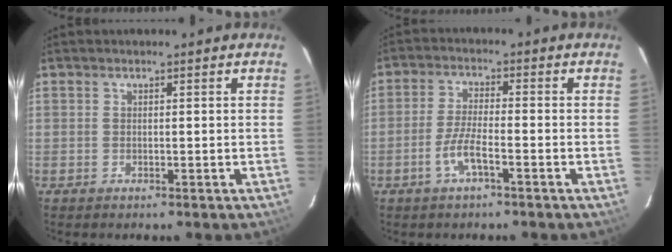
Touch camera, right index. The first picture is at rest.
{"total": 5.2, "force": [-2.8, 0.8, 4.3], "torque": [-0.093, -0.002, -0.055]}